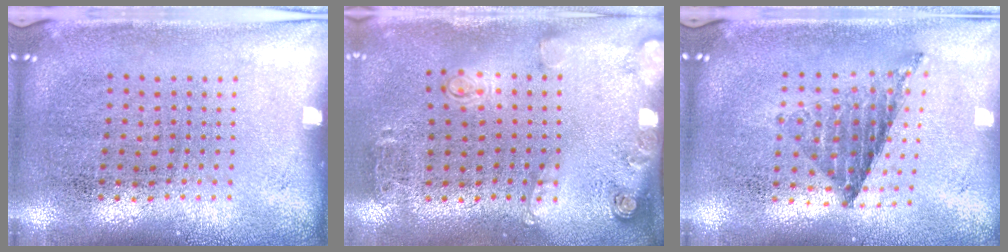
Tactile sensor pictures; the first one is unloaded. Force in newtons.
{"total": 2.0, "press": 1.2, "slide": 1.6}
{"total": 0.8, "press": 0.8, "slide": 0.1}